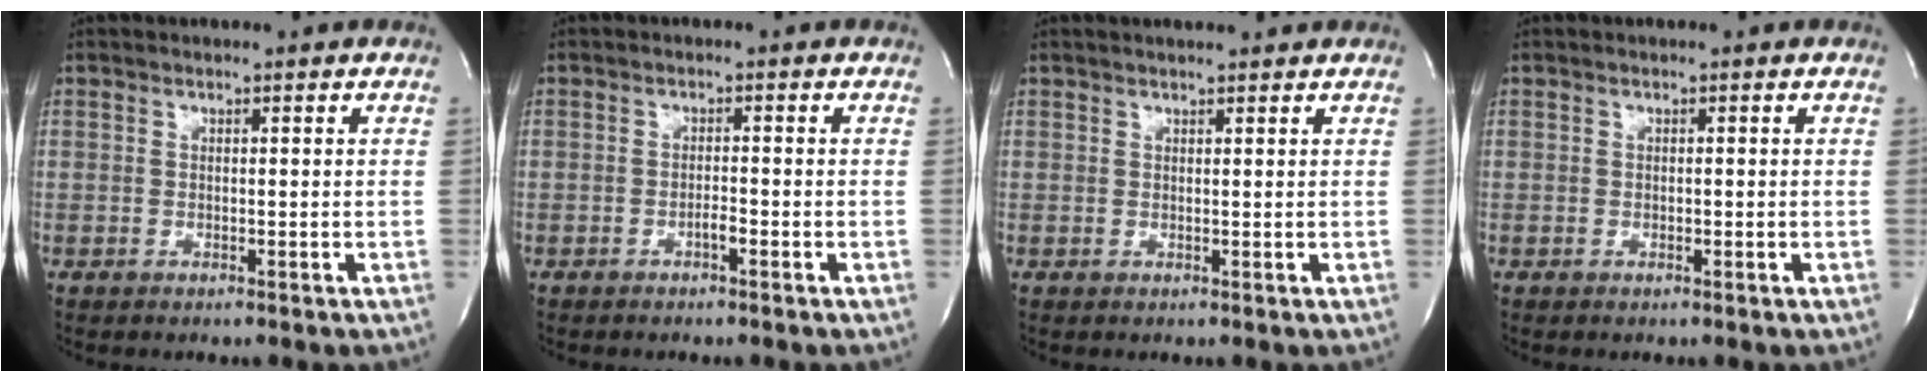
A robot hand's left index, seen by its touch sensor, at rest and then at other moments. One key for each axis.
{"total": 1.2, "fx": -0.9, "fy": 0.1, "fz": 0.8, "tx": -0.018, "ty": -0.002, "tz": -0.017}
{"total": 3.2, "fx": 2.9, "fy": 0.3, "fz": 1.5, "tx": -0.025, "ty": 0.014, "tz": 0.038}
{"total": 0.0}